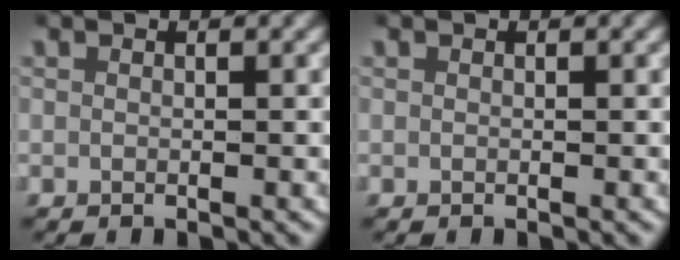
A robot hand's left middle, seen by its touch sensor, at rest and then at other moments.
{"total": 0.0}